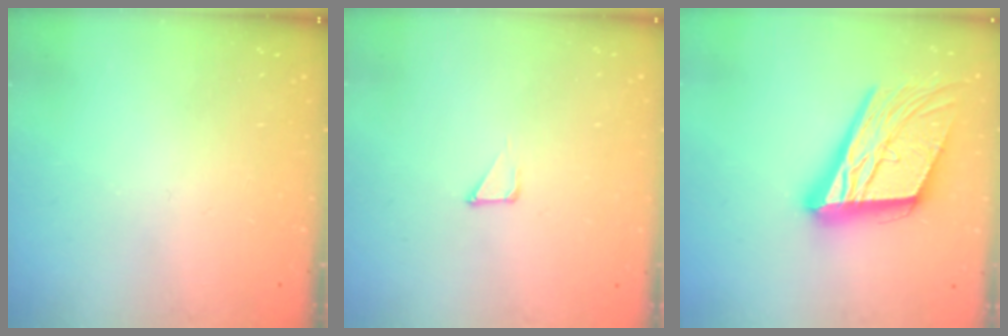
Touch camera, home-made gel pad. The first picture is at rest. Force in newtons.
{"total": 2.9, "press": 2.9, "slide": 0.3}
{"total": 25.1, "press": 24.8, "slide": 4.1}